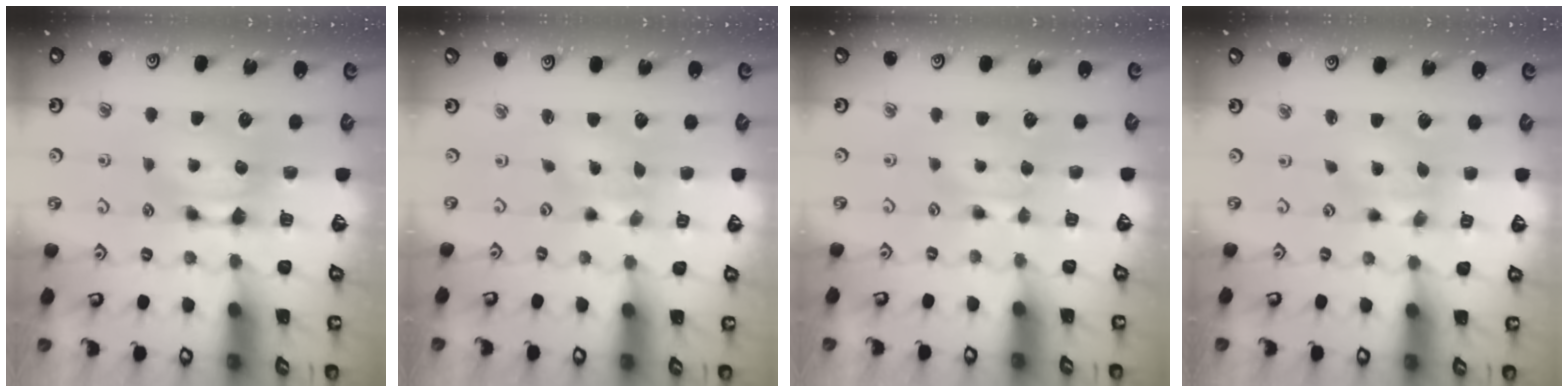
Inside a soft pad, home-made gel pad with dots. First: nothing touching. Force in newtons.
{"total": 2.9, "press": 2.7, "slide": 0.9}
{"total": 0.9, "press": 0.8, "slide": 0.5}
{"total": 2.4, "press": 1.9, "slide": 1.4}